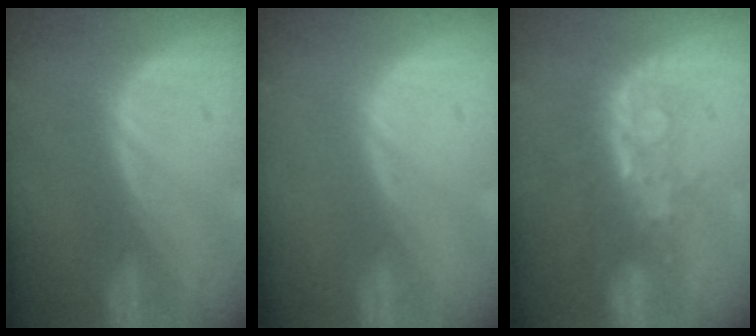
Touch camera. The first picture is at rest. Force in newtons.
{"total": 0.0}
{"total": 8.5, "press": 7.0, "slide": 4.7}